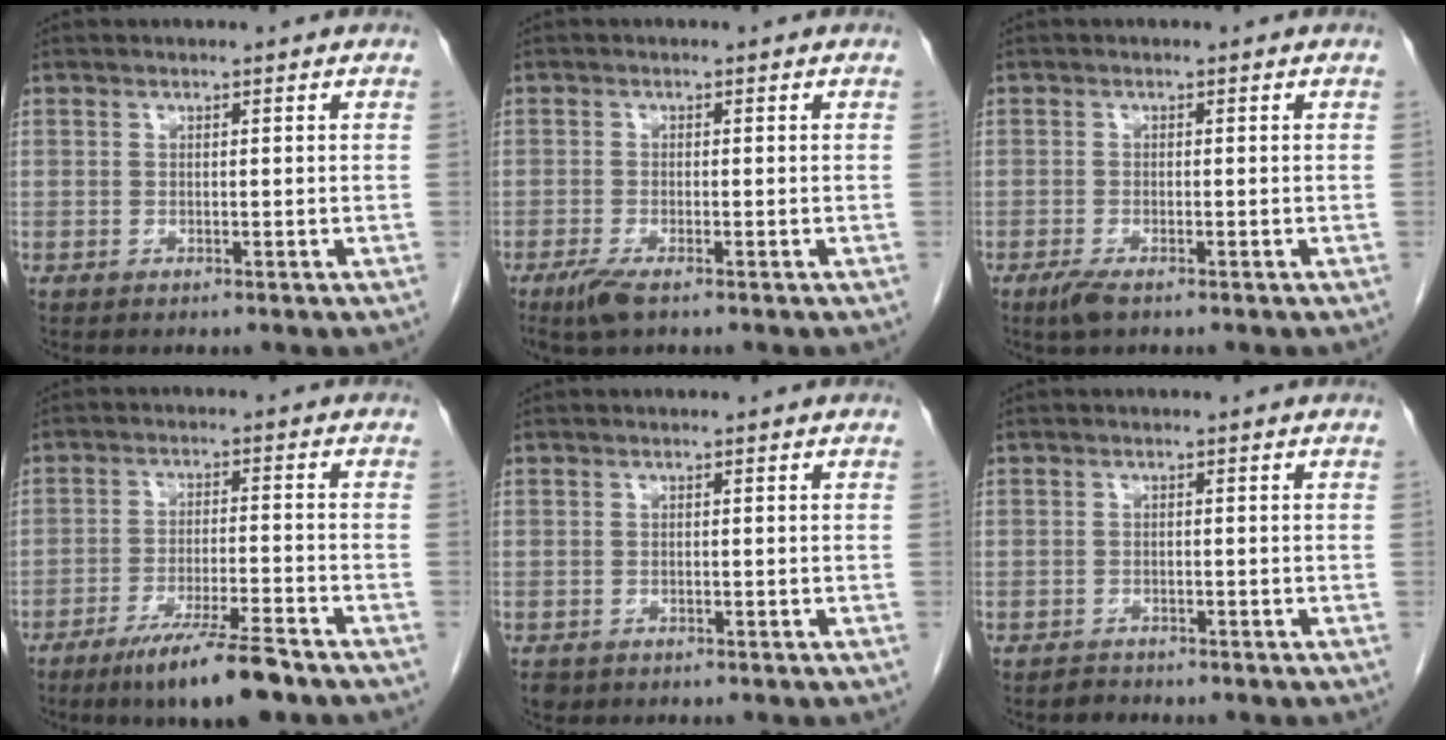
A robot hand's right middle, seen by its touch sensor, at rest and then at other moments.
{"total": 3.2, "force": [-2.1, 0.6, 2.4], "torque": [-0.053, -0.009, -0.040]}
{"total": 2.3, "force": [-1.5, 0.5, 1.6], "torque": [-0.040, -0.006, -0.029]}
{"total": 9.6, "force": [-7.0, 0.4, 6.6], "torque": [-0.112, -0.024, -0.119]}
{"total": 1.5, "force": [-1.1, 1.0, 0.3], "torque": [-0.013, -0.001, -0.015]}
{"total": 1.2, "force": [-1.1, 0.5, -0.3], "torque": [-0.005, -0.003, -0.020]}